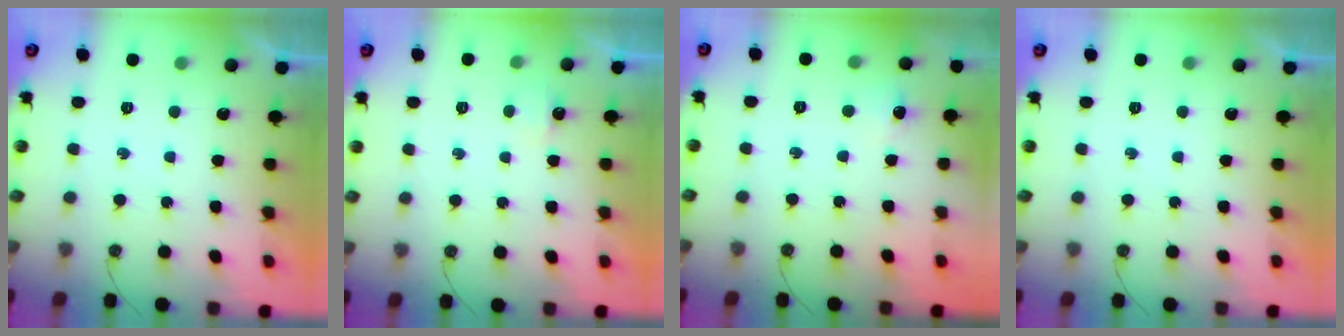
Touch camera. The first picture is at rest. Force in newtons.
{"total": 2.6, "press": 2.6, "slide": 0.4}
{"total": 5.0, "press": 5.0, "slide": 0.6}
{"total": 0.0}